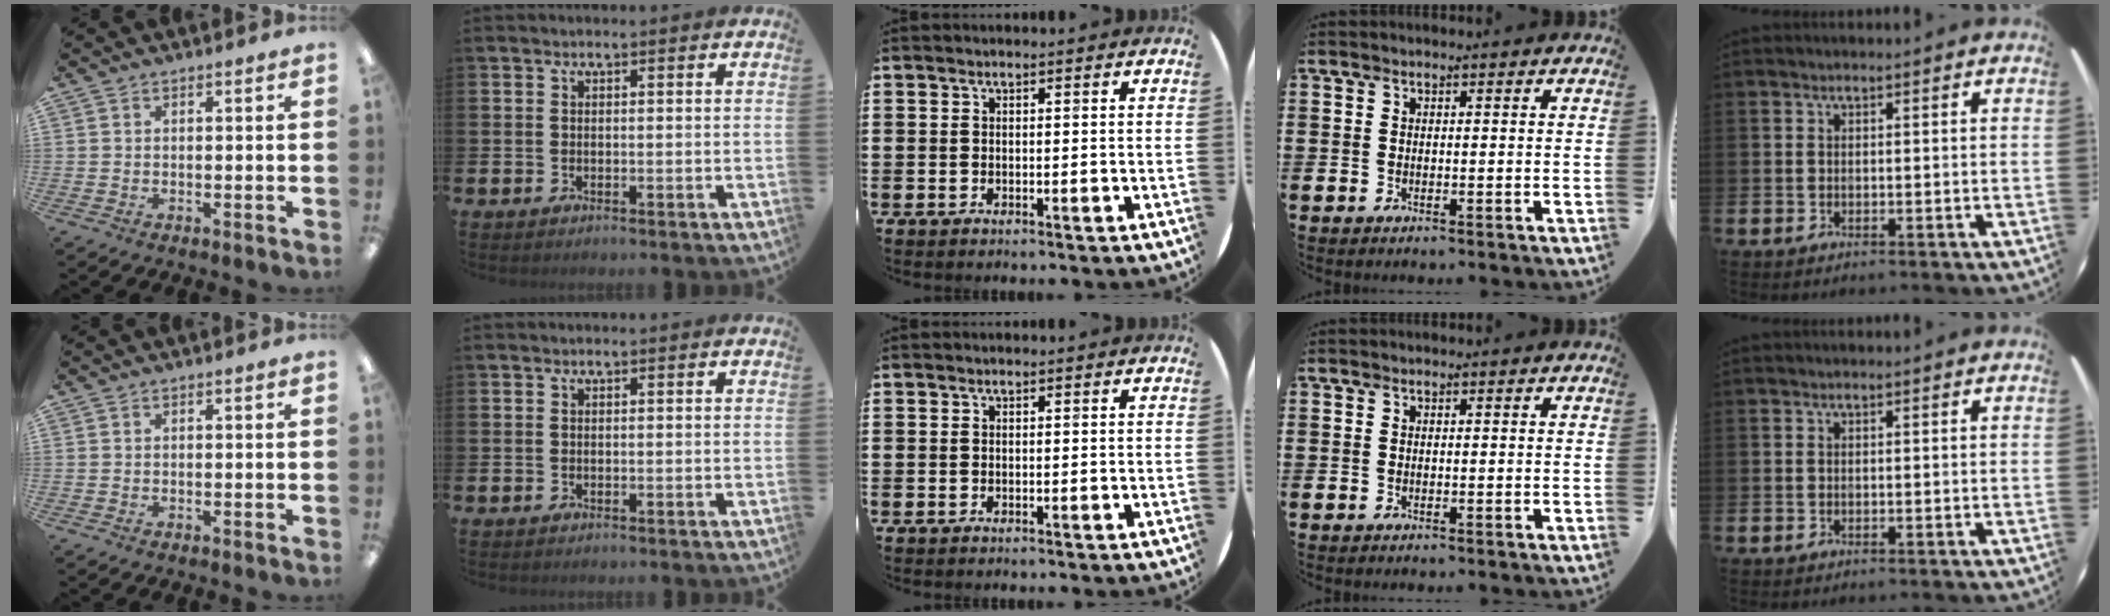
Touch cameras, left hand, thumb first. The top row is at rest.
{}